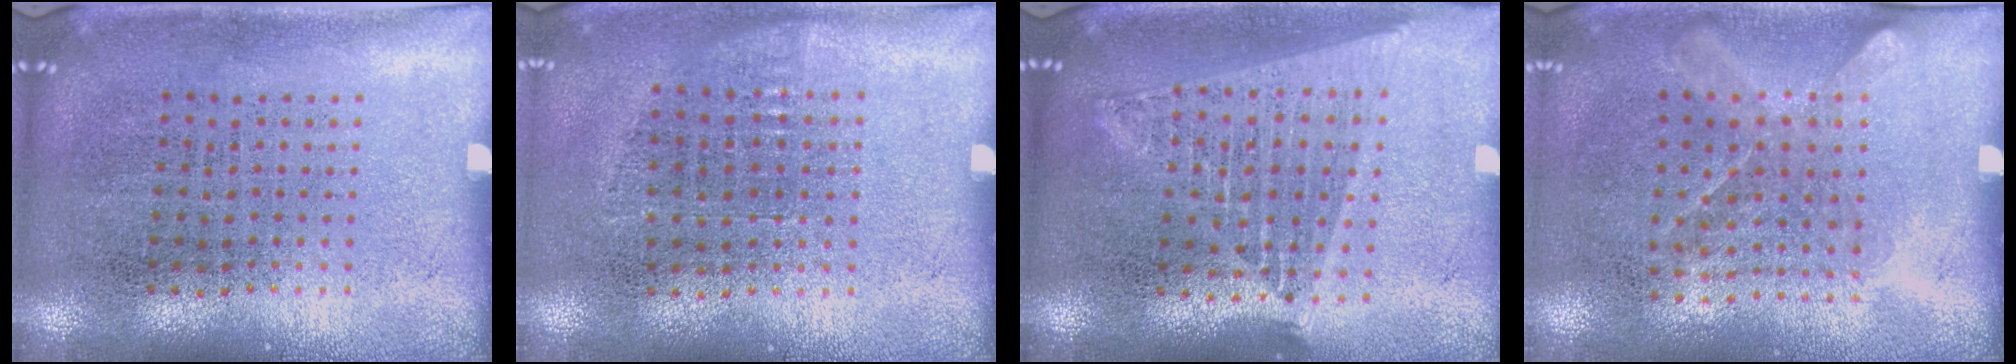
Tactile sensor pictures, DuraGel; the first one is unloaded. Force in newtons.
{"total": 0.7, "press": 0.7, "slide": 0.4}
{"total": 1.8, "press": 1.6, "slide": 0.8}
{"total": 1.3, "press": 1.0, "slide": 0.8}